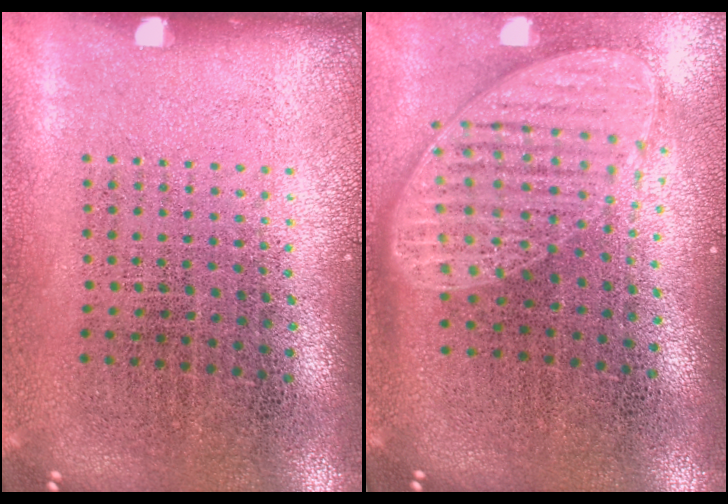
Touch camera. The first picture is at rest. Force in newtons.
{"total": 1.9, "press": 1.5, "slide": 1.1}